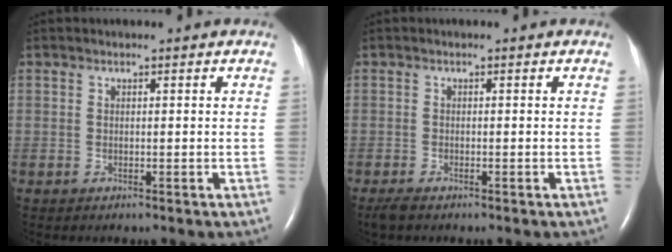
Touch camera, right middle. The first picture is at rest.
{"total": 1.7, "force": [-1.3, 0.5, 0.9], "torque": [-0.026, -0.005, -0.022]}